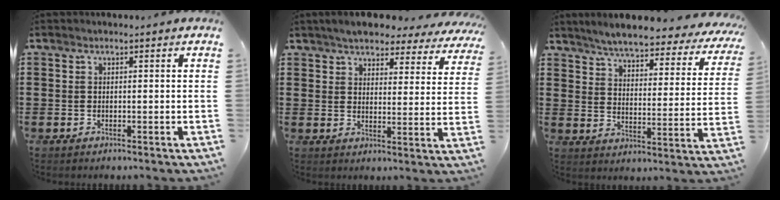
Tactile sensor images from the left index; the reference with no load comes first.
{"total": 4.9, "force": [4.7, 0.8, 1.2], "torque": [-0.046, -0.020, 0.081]}
{"total": 5.1, "force": [4.9, 0.2, 1.4], "torque": [-0.054, -0.035, 0.081]}